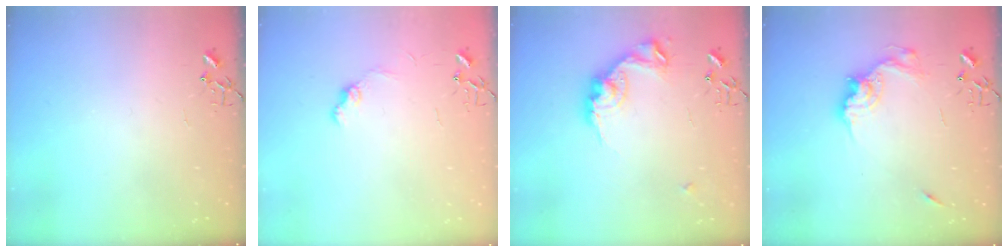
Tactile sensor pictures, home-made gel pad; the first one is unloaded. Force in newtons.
{"total": 8.7, "press": 8.7, "slide": 0.7}
{"total": 14.2, "press": 14.2, "slide": 0.5}
{"total": 13.6, "press": 13.6, "slide": 1.0}